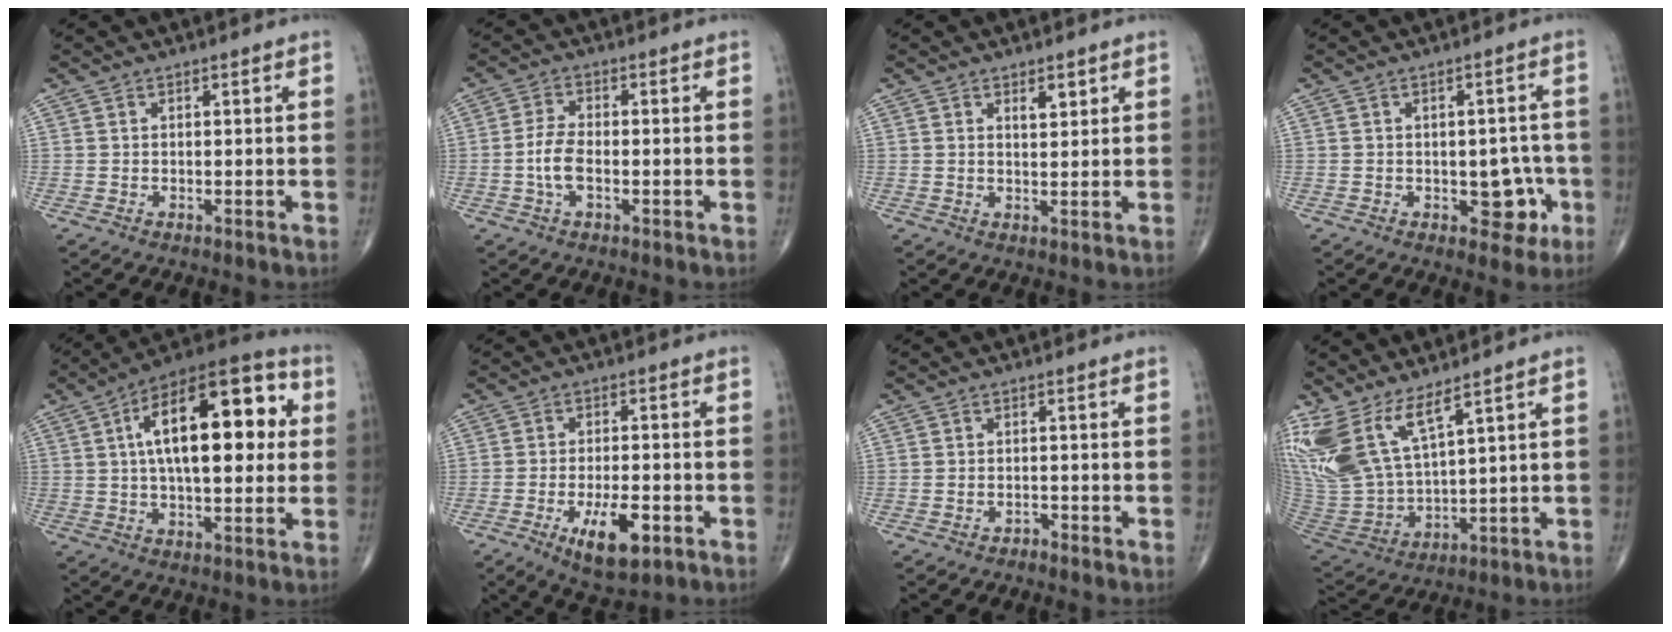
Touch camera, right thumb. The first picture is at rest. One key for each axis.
{"total": 4.7, "fx": -1.2, "fy": 2.1, "fz": 4.1, "tx": -0.089, "ty": 0.011, "tz": -0.026}
{"total": 1.3, "fx": 0.8, "fy": 0.5, "fz": 0.9, "tx": -0.012, "ty": -0.004, "tz": 0.012}
{"total": 6.4, "fx": -2.0, "fy": 3.9, "fz": 4.7, "tx": -0.022, "ty": 0.014, "tz": -0.021}
{"total": 23.0, "fx": 4.4, "fy": 10.2, "fz": 20.1, "tx": -0.292, "ty": 0.019, "tz": 0.057}
{"total": 9.3, "fx": -3.8, "fy": 3.7, "fz": 7.7, "tx": -0.126, "ty": 0.003, "tz": -0.054}
{"total": 0.9, "fx": -0.8, "fy": 0.3, "fz": 0.0, "tx": 0.002, "ty": 0.001, "tz": -0.017}
{"total": 14.7, "fx": 9.4, "fy": 4.8, "fz": 10.3, "tx": -0.228, "ty": -0.053, "tz": 0.207}